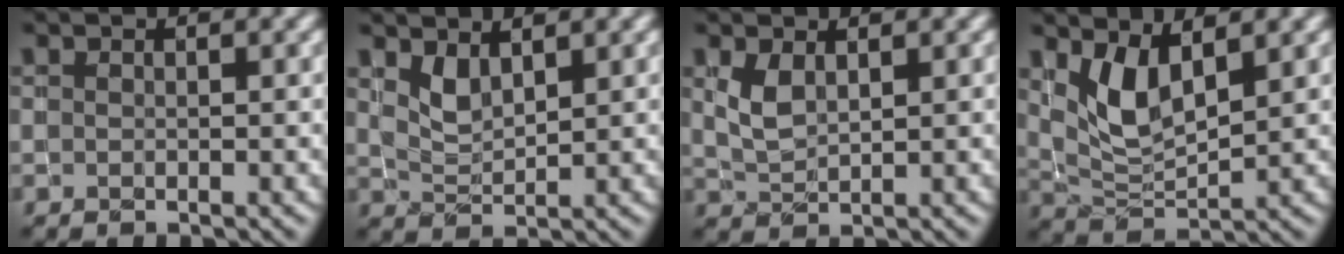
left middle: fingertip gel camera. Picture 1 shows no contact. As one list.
[{"total": 1.8, "force": [1.1, 0.7, 1.2], "torque": [-0.028, -0.011, 0.029]}, {"total": 2.1, "force": [0.8, 1.1, 1.6], "torque": [-0.043, -0.001, 0.022]}, {"total": 4.4, "force": [1.9, 1.8, 3.5], "torque": [-0.081, -0.011, 0.042]}]